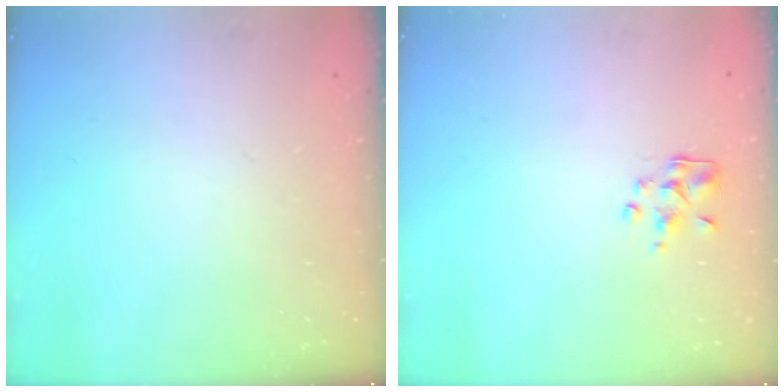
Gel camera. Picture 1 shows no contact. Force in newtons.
{"total": 2.4, "press": 2.3, "slide": 0.6}